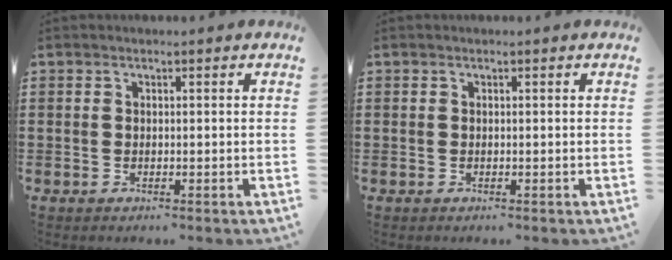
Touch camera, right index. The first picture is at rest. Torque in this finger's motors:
{"motor_torque": [-0.01, 0.01, 0.00, 0.00]}